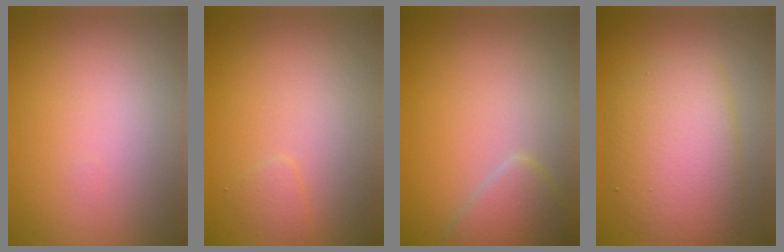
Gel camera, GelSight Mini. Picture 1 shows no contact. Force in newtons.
{"total": 0.7, "press": 0.7, "slide": 0.0}
{"total": 2.7, "press": 2.7, "slide": 0.1}
{"total": 5.7, "press": 5.7, "slide": 0.1}